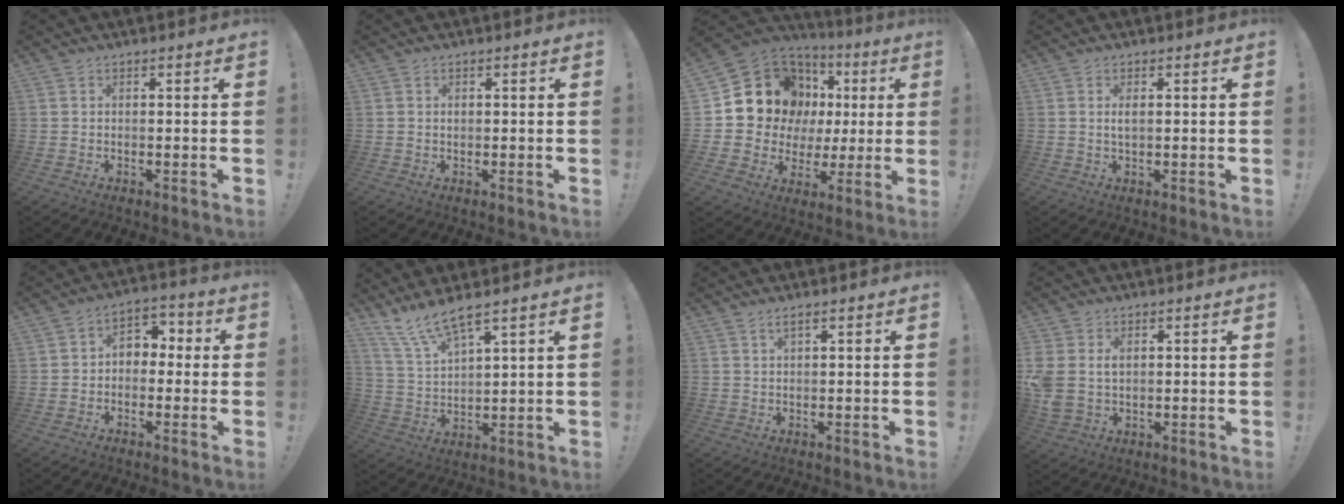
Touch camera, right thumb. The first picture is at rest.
{"total": 0.0}
{"total": 15.3, "force": [6.3, 12.1, 7.0], "torque": [-0.106, -0.045, 0.141]}
{"total": 1.7, "force": [0.4, 0.3, 1.6], "torque": [-0.025, -0.003, 0.006]}
{"total": 5.6, "force": [-1.1, 4.7, 2.9], "torque": [-0.043, 0.020, -0.016]}
{"total": 8.7, "force": [7.4, 1.1, 4.4], "torque": [-0.094, -0.038, 0.136]}
{"total": 1.7, "force": [1.0, 0.2, 1.4], "torque": [-0.029, 0.001, 0.017]}
{"total": 5.8, "force": [1.5, 4.4, 3.4], "torque": [-0.069, -0.005, 0.028]}